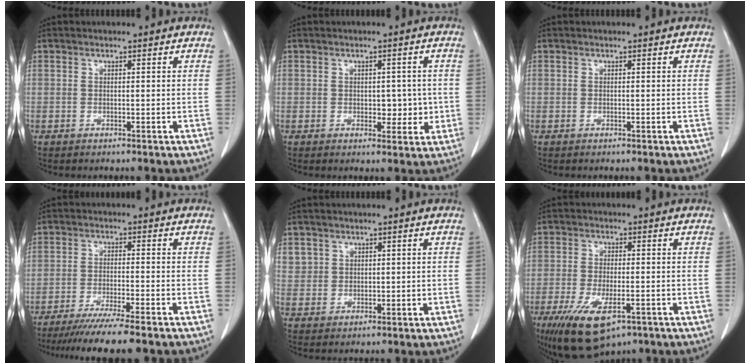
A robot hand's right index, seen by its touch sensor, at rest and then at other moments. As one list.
[{"total": 4.0, "force": [-0.2, 2.6, 3.1], "torque": [-0.028, 0.006, 0.004]}, {"total": 0.0}, {"total": 11.3, "force": [-9.4, -0.6, 6.2], "torque": [-0.075, -0.031, -0.145]}, {"total": 3.3, "force": [1.6, 2.9, 0.2], "torque": [0.010, 0.006, 0.031]}, {"total": 10.8, "force": [-5.9, 4.1, 8.1], "torque": [-0.151, -0.022, -0.092]}]